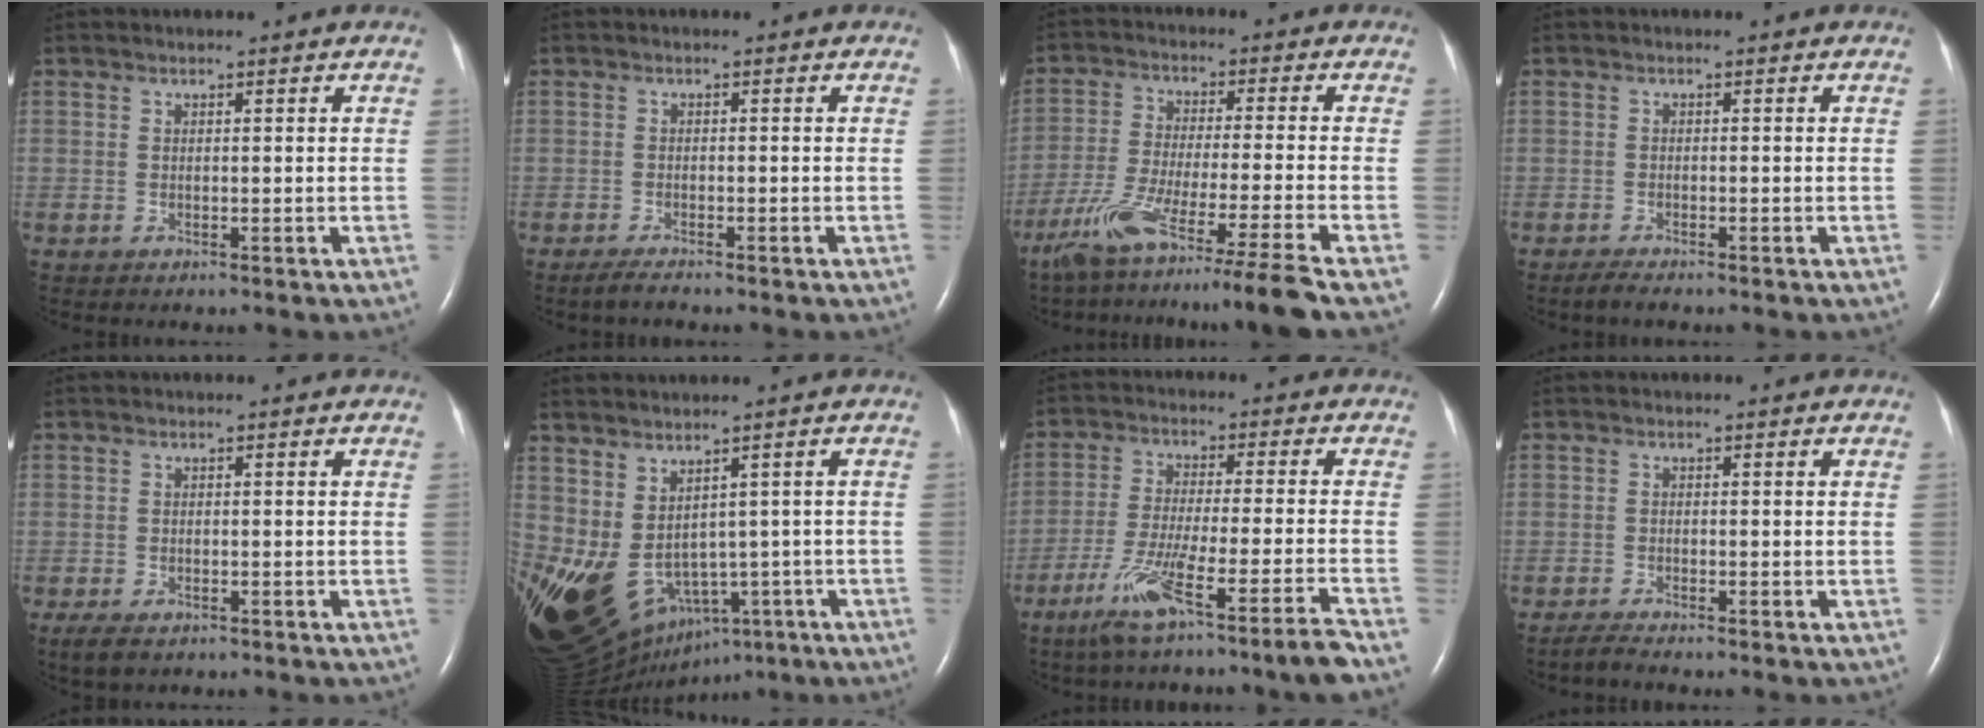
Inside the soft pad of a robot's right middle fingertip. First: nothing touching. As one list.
[{"total": 1.8, "force": [-1.6, 0.0, 0.9], "torque": [-0.031, -0.007, -0.031]}, {"total": 13.7, "force": [-10.5, -2.7, 8.4], "torque": [-0.138, -0.054, -0.172]}, {"total": 1.7, "force": [-1.4, 0.1, 0.9], "torque": [-0.031, -0.007, -0.028]}, {"total": 3.6, "force": [-2.4, 1.6, 2.0], "torque": [-0.042, -0.009, -0.035]}, {"total": 22.5, "force": [-9.3, 14.1, 14.9], "torque": [-0.333, -0.039, -0.116]}, {"total": 12.6, "force": [-8.7, -2.1, 8.9], "torque": [-0.154, -0.037, -0.147]}, {"total": 1.8, "force": [-1.6, -0.2, 0.6], "torque": [-0.026, -0.008, -0.034]}]